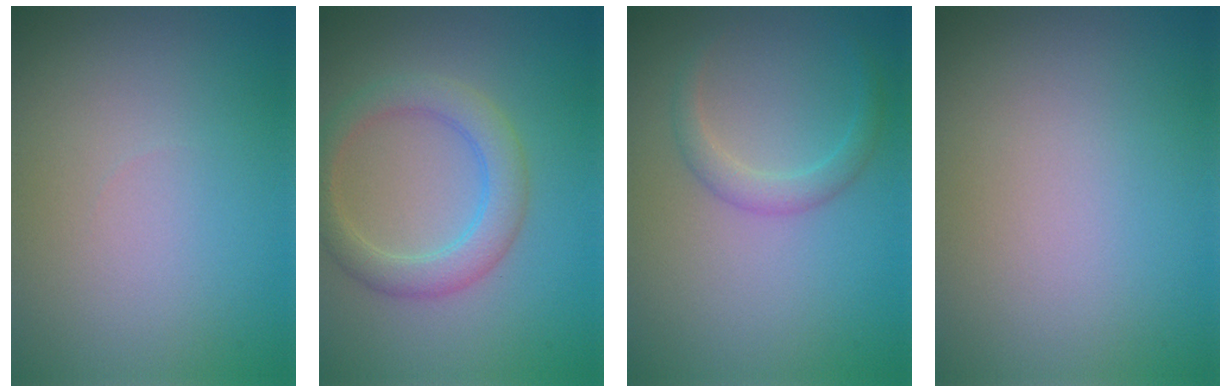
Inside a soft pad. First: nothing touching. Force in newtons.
{"total": 3.7, "press": 3.7, "slide": 0.3}
{"total": 1.8, "press": 1.8, "slide": 0.0}
{"total": 0.0}